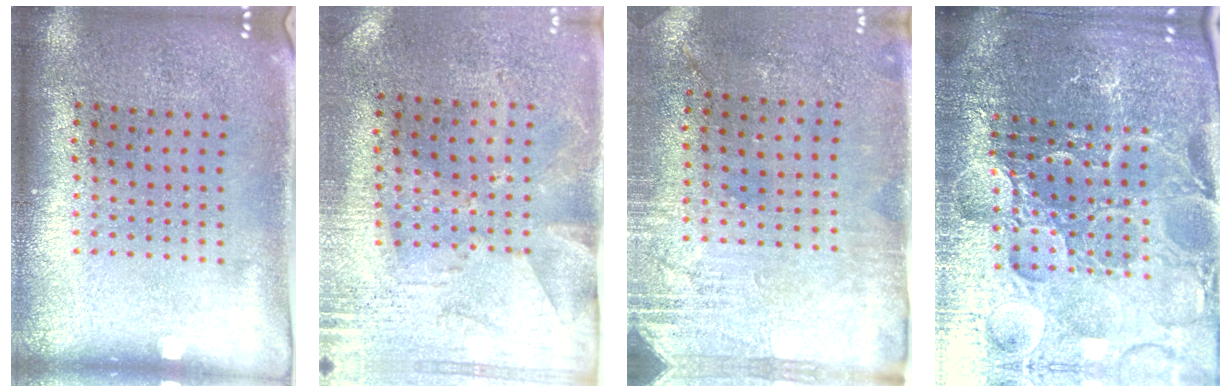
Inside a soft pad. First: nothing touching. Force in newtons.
{"total": 2.8, "press": 2.2, "slide": 1.6}
{"total": 2.8, "press": 2.4, "slide": 1.5}
{"total": 6.0, "press": 5.4, "slide": 2.6}